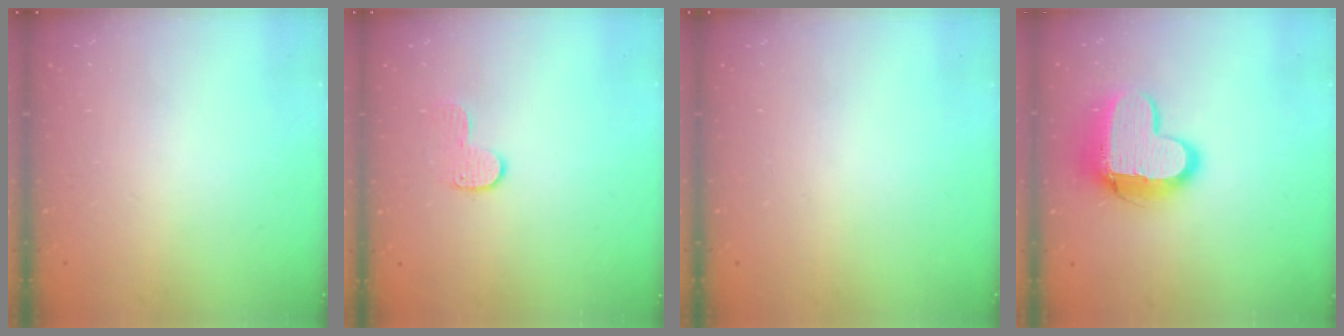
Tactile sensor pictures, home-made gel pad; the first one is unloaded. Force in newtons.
{"total": 6.1, "press": 6.1, "slide": 0.2}
{"total": 0.0}
{"total": 14.2, "press": 14.2, "slide": 1.1}